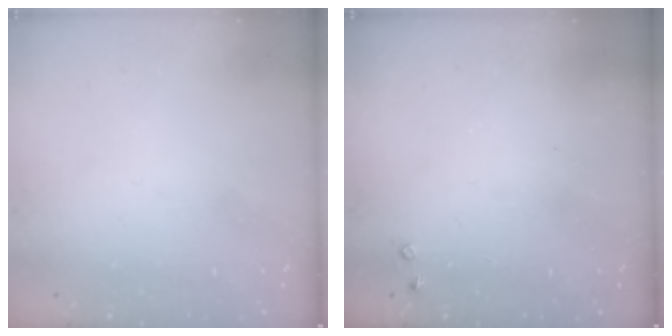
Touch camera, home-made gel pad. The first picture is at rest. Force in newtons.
{"total": 3.4, "press": 3.3, "slide": 0.6}